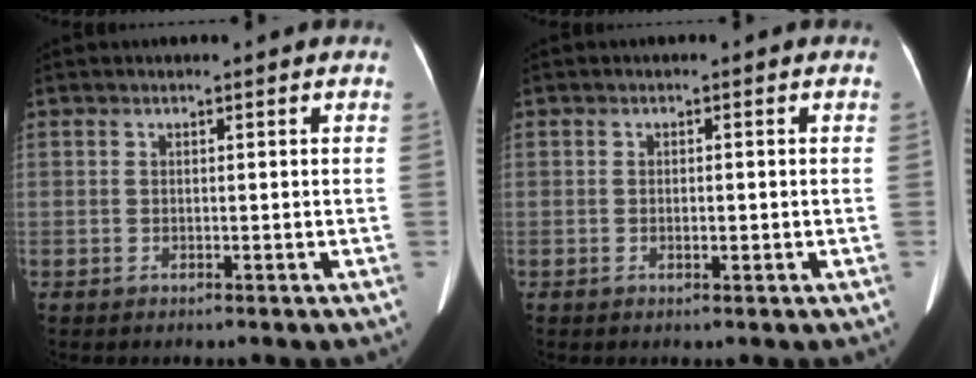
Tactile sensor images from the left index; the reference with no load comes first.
{"total": 1.2, "force": [-0.3, 0.4, 1.1], "torque": [-0.019, 0.000, -0.006]}